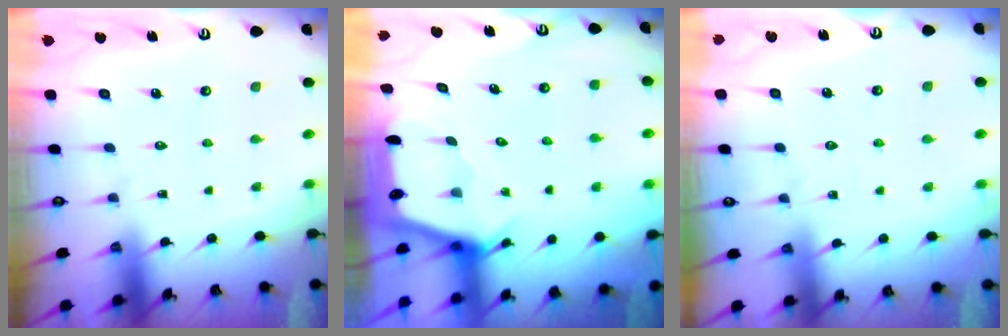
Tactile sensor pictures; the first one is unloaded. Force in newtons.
{"total": 2.3, "press": 2.3, "slide": 0.3}
{"total": 1.0, "press": 1.0, "slide": 0.2}